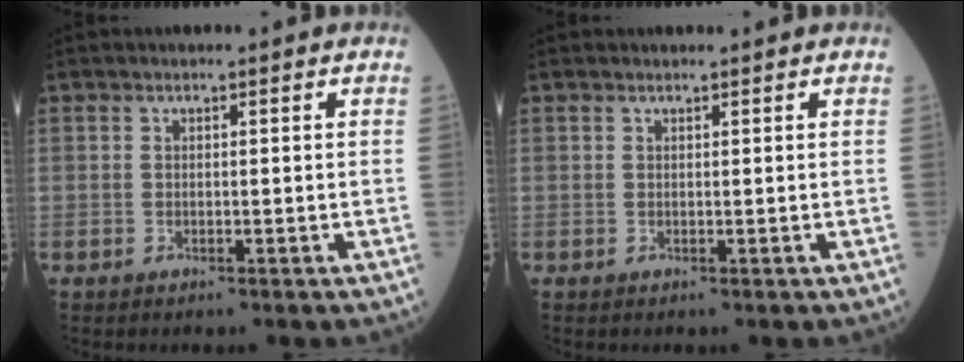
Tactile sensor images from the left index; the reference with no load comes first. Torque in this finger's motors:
{"motor_torque": [0.06, -0.03, -0.03, 0.01]}